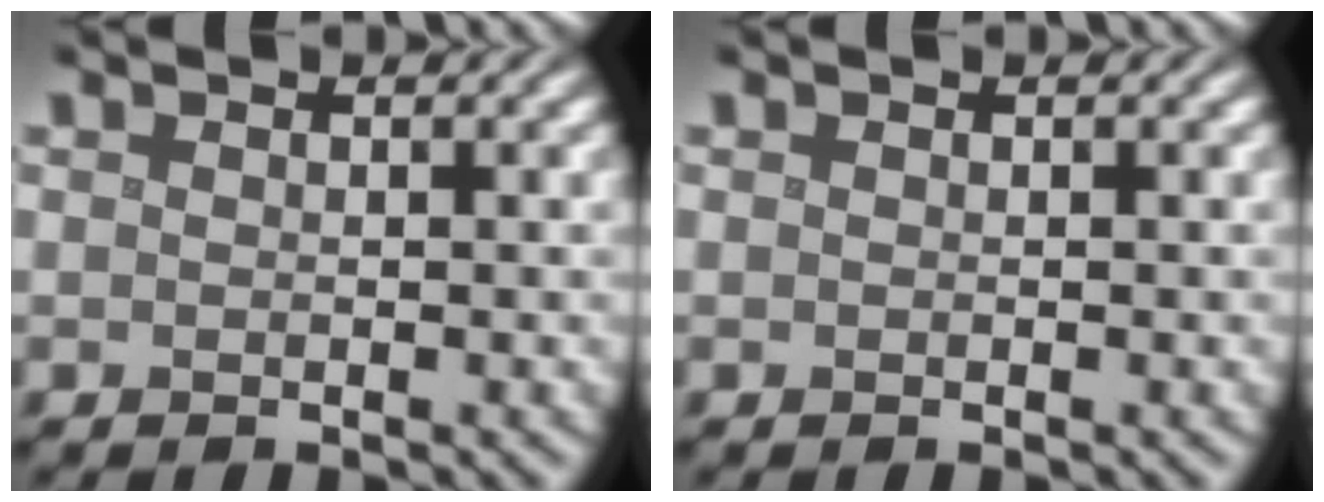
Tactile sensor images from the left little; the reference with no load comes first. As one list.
[{"total": 0.0}]